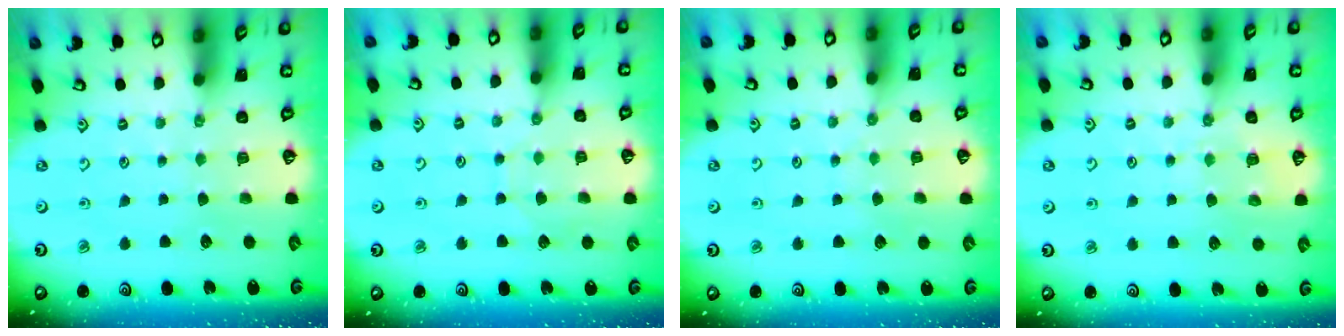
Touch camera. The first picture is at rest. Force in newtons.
{"total": 5.8, "press": 5.8, "slide": 0.6}
{"total": 3.8, "press": 3.7, "slide": 0.3}
{"total": 6.9, "press": 6.9, "slide": 0.7}